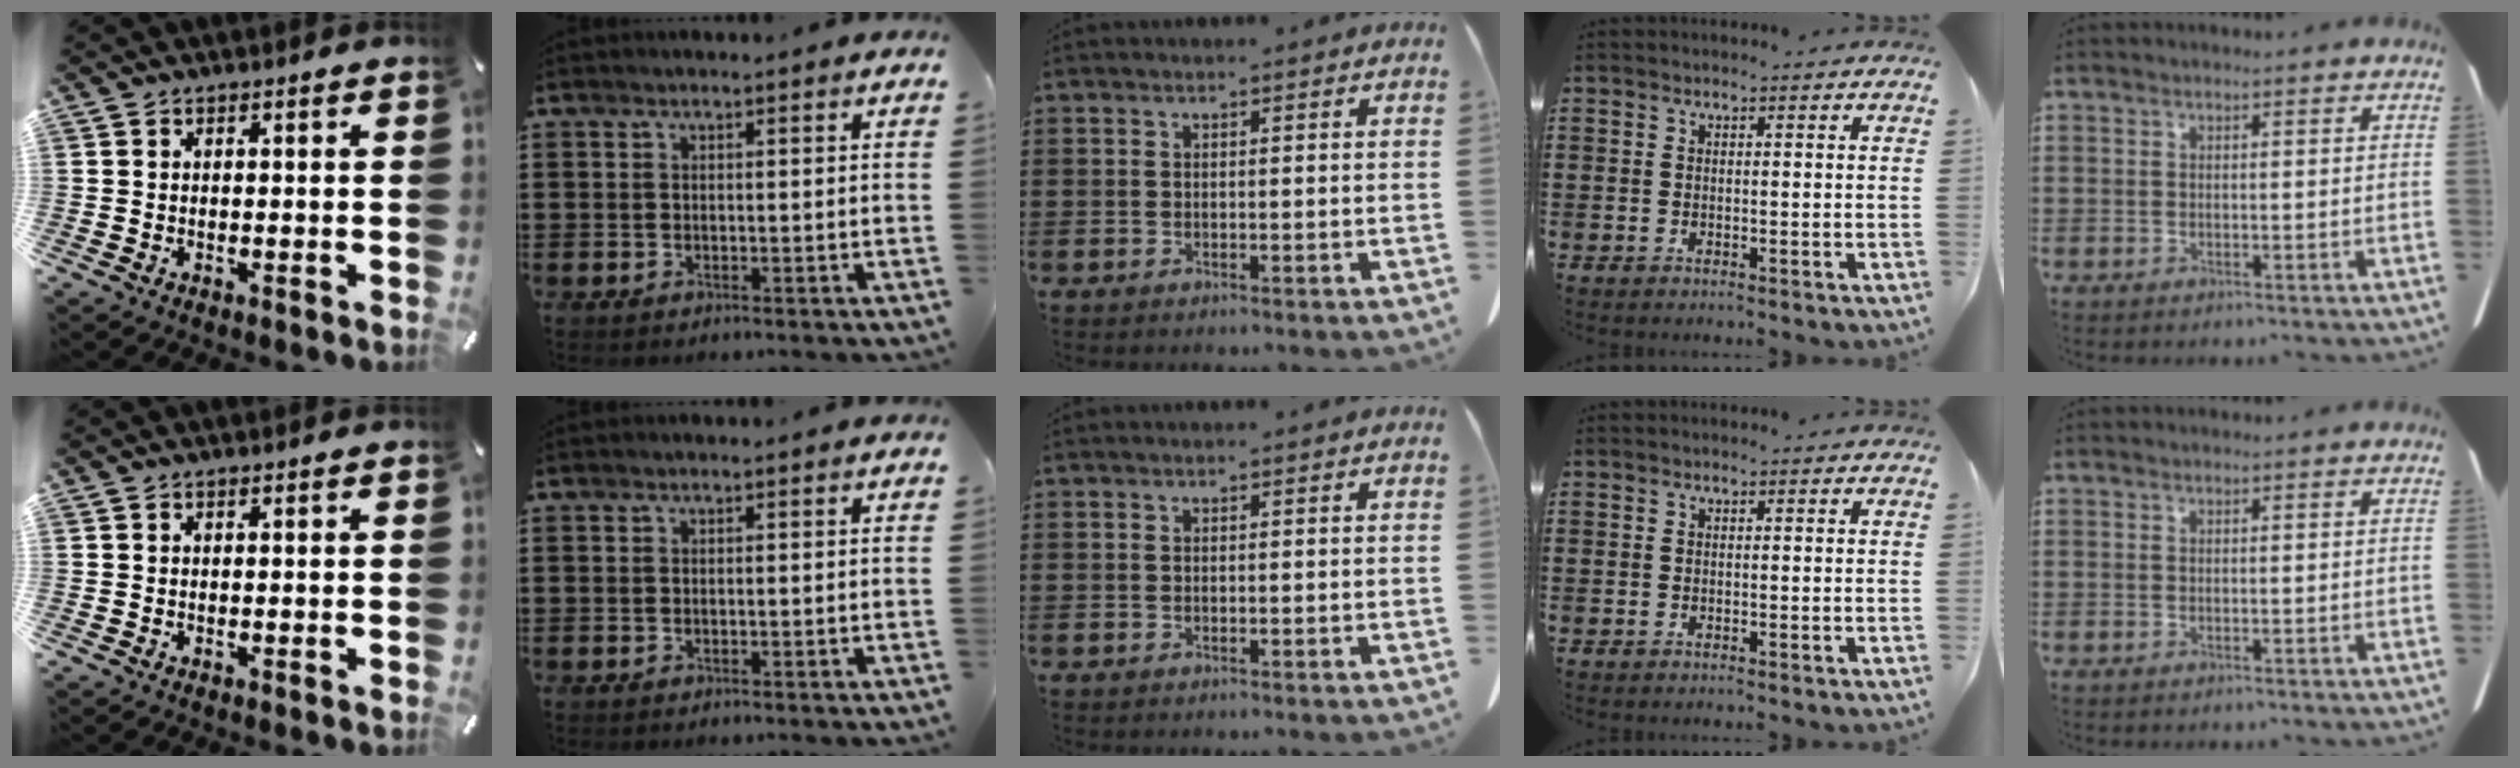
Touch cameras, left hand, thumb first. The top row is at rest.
{}